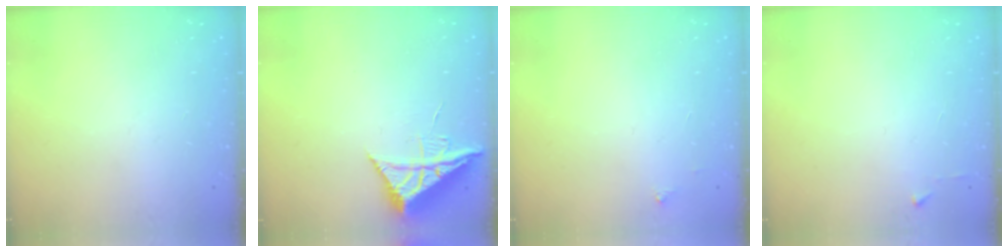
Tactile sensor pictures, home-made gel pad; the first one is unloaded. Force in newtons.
{"total": 7.7, "press": 7.7, "slide": 0.4}
{"total": 2.5, "press": 2.5, "slide": 0.4}
{"total": 2.4, "press": 2.4, "slide": 0.3}